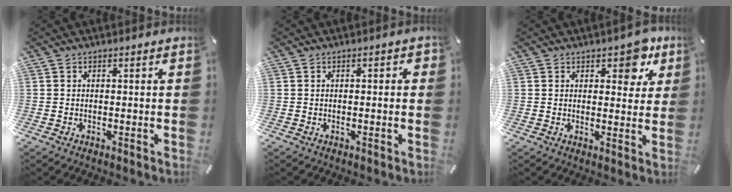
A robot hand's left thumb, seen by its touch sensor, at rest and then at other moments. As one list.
[{"total": 0.9, "force": [-0.2, 0.5, 0.7], "torque": [-0.012, 0.002, -0.005]}, {"total": 6.9, "force": [4.2, 3.9, 3.9], "torque": [-0.025, -0.023, 0.063]}]